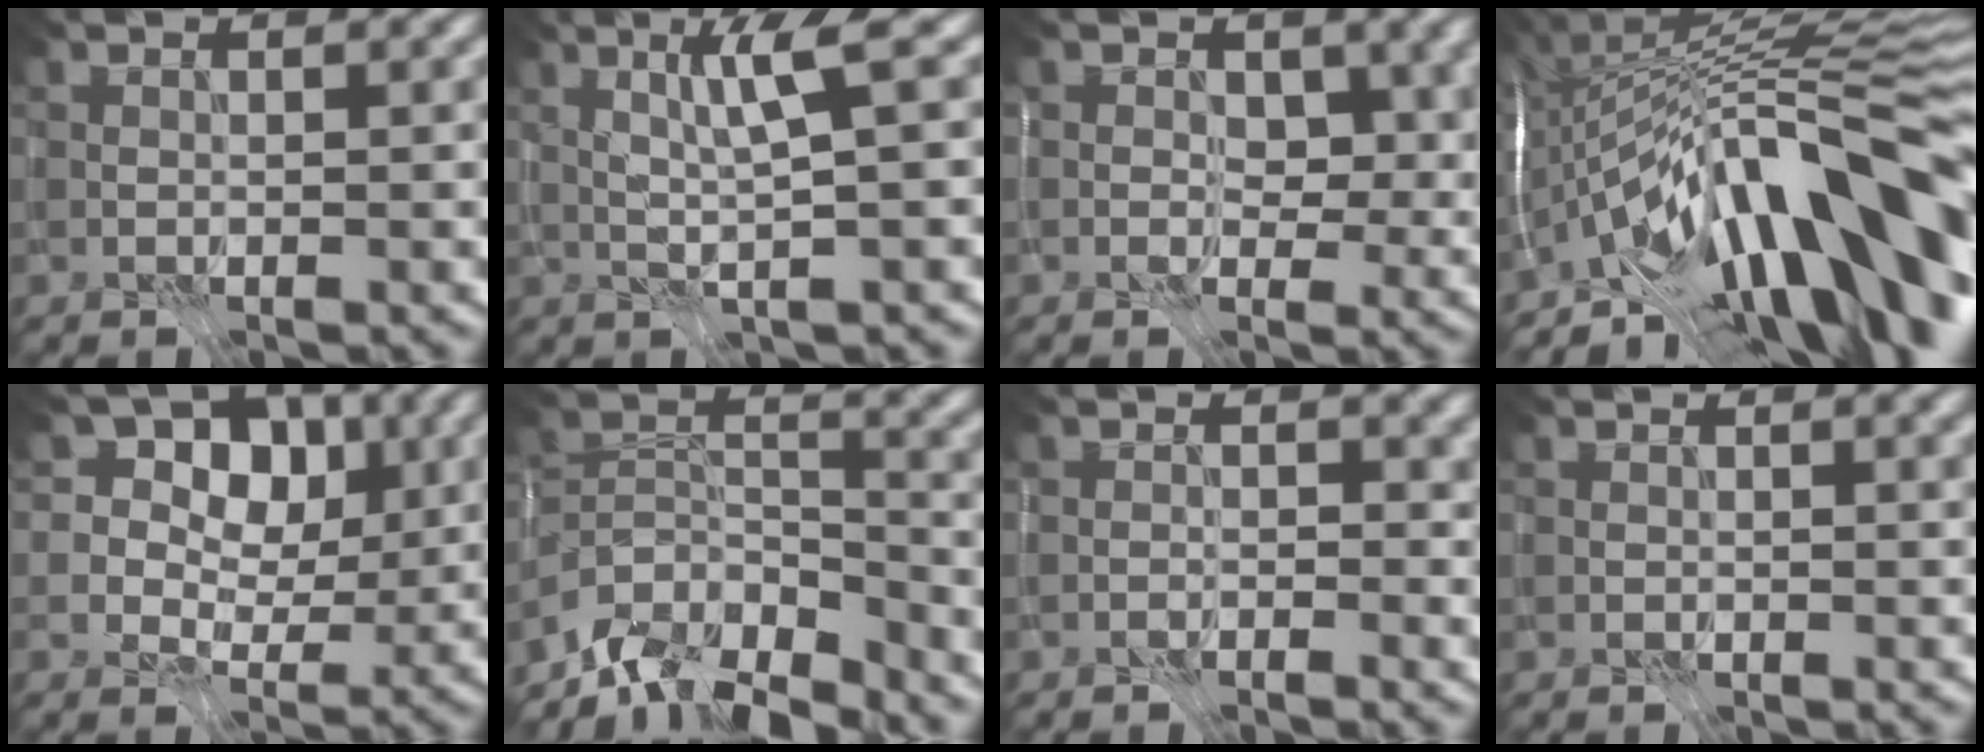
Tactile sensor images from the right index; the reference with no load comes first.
{"total": 3.6, "force": [1.0, 0.0, 3.4], "torque": [-0.067, 0.003, 0.021]}
{"total": 4.1, "force": [0.8, 2.9, 2.8], "torque": [-0.030, -0.009, 0.008]}
{"total": 18.0, "force": [-6.1, 4.7, 16.2], "torque": [-0.225, 0.058, -0.128]}
{"total": 7.4, "force": [2.3, 6.0, 3.8], "torque": [-0.043, 0.016, 0.014]}
{"total": 8.8, "force": [-7.6, 2.7, 3.4], "torque": [-0.060, -0.004, -0.138]}
{"total": 1.6, "force": [-0.6, 0.9, 1.1], "torque": [-0.016, 0.000, -0.013]}
{"total": 1.0, "force": [0.5, 0.1, 0.8], "torque": [-0.011, 0.003, 0.007]}